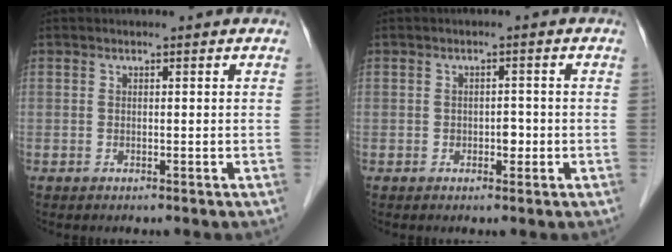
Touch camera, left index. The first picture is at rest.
{"total": 1.6, "force": [-0.5, 1.0, 1.1], "torque": [-0.015, 0.003, -0.005]}